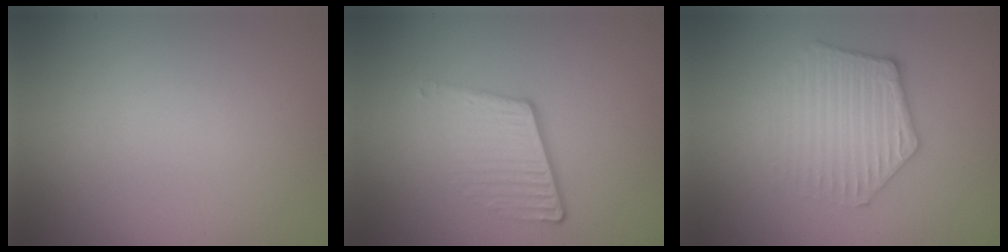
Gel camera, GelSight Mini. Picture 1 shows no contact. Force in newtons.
{"total": 4.0, "press": 2.6, "slide": 3.0}
{"total": 3.3, "press": 3.3, "slide": 0.8}